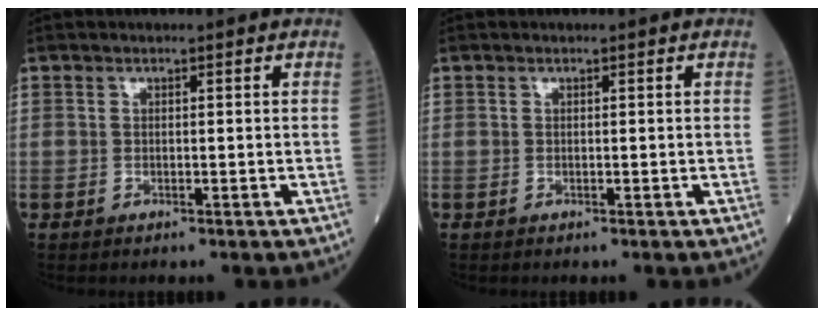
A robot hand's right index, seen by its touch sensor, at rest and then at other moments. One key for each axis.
{"total": 0.0}